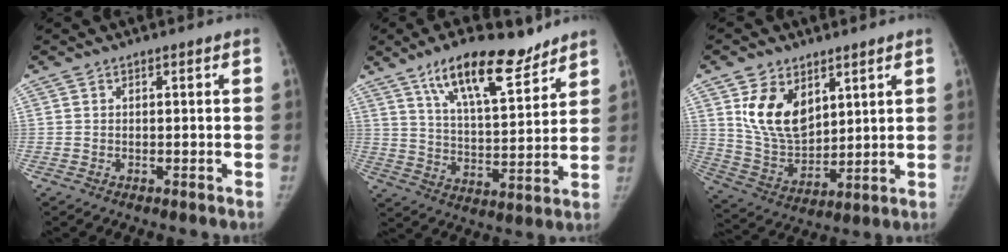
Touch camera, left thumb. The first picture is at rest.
{"total": 15.8, "force": [11.0, 5.2, 10.1], "torque": [-0.142, -0.057, 0.190]}
{"total": 12.8, "force": [5.6, 8.0, 8.2], "torque": [-0.118, -0.035, 0.124]}